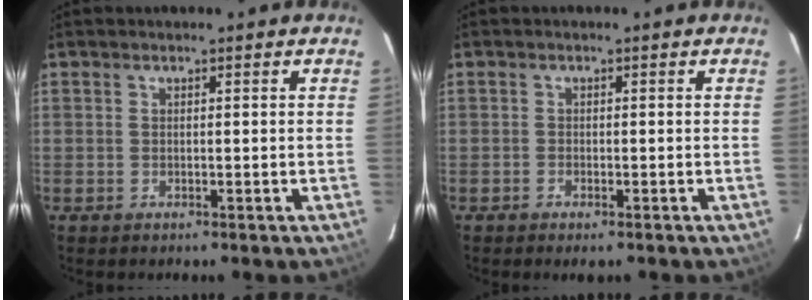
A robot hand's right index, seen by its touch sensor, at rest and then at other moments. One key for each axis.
{"total": 1.5, "fx": -1.1, "fy": 0.6, "fz": 0.9, "tx": -0.021, "ty": -0.002, "tz": -0.021}